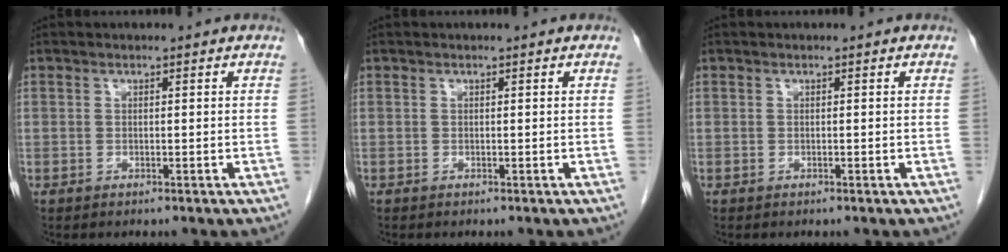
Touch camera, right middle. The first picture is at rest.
{"total": 0.0}
{"total": 0.0}